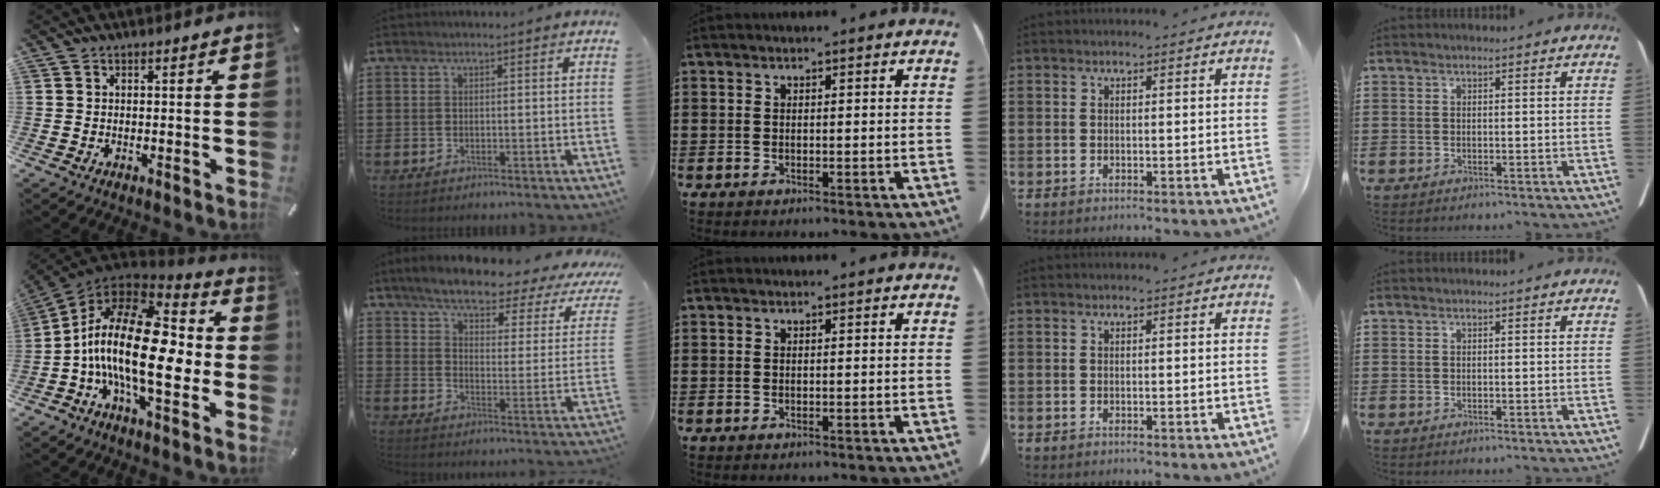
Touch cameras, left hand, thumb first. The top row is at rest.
{"thumb": {"total": 24.7, "force": [-3.6, 10.9, 21.8], "torque": [-0.449, 0.005, -0.063]}, "index": {"total": 5.1, "force": [4.1, 0.8, 3.0], "torque": [-0.080, -0.025, 0.060]}}